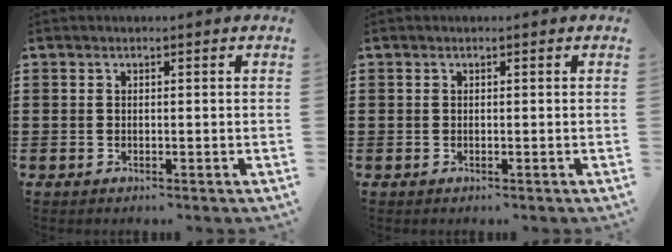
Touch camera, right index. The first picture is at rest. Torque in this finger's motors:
{"motor_torque": [-0.27, 0.29, 0.00, 0.00]}